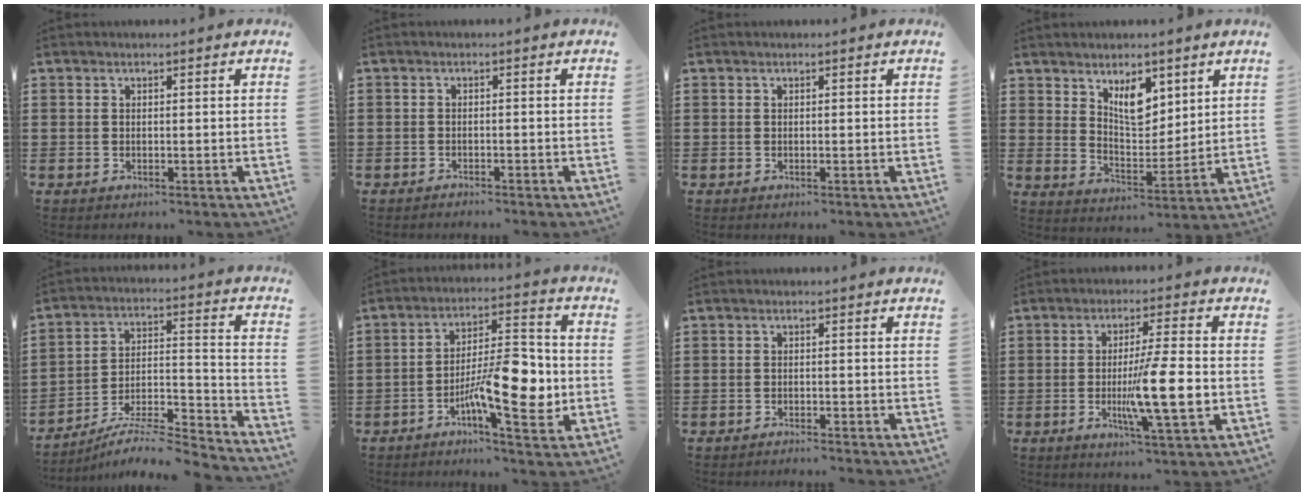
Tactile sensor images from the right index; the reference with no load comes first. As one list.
[{"total": 1.0, "force": [-1.0, 0.1, 0.0], "torque": [-0.003, 0.003, -0.022]}, {"total": 0.0}, {"total": 7.0, "force": [4.3, 3.6, 4.3], "torque": [-0.074, -0.011, 0.073]}, {"total": 7.3, "force": [-6.5, 1.1, 3.0], "torque": [-0.045, 0.005, -0.128]}, {"total": 12.1, "force": [-3.6, 3.9, 10.9], "torque": [-0.171, -0.004, -0.064]}, {"total": 1.3, "force": [-1.3, 0.0, 0.0], "torque": [-0.004, 0.002, -0.027]}, {"total": 10.3, "force": [-1.9, 0.8, 10.1], "torque": [-0.188, -0.016, -0.036]}]